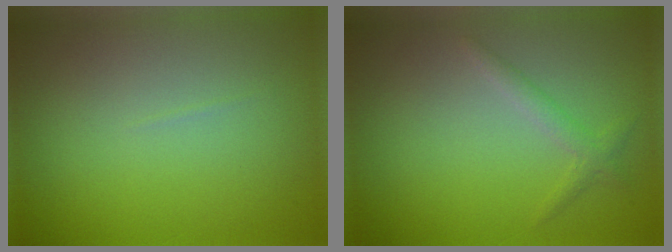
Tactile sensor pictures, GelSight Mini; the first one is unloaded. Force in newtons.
{"total": 1.3, "press": 1.3, "slide": 0.0}